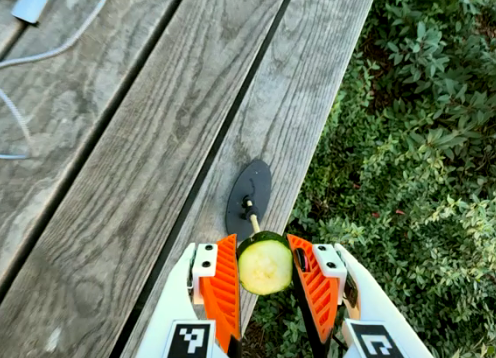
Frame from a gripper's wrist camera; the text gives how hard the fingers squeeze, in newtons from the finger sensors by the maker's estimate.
{"total": 9.1, "left": 9.1, "right": 9.1}